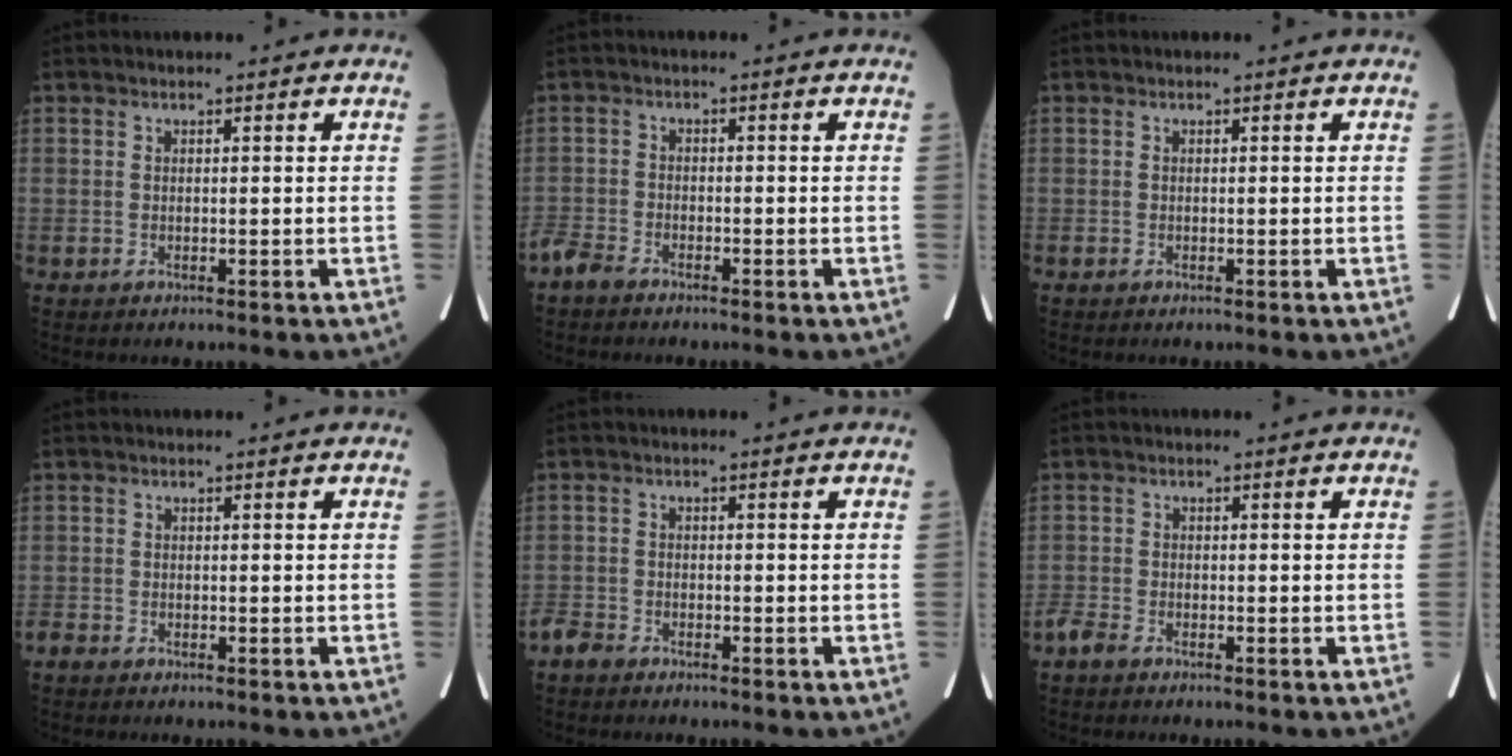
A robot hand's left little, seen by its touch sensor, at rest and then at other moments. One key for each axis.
{"total": 3.1, "fx": -2.8, "fy": 0.9, "fz": 1.0, "tx": -0.020, "ty": -0.004, "tz": -0.057}
{"total": 0.0}
{"total": 1.1, "fx": -1.0, "fy": 0.3, "fz": 0.3, "tx": -0.013, "ty": -0.002, "tz": -0.020}
{"total": 2.5, "fx": -2.3, "fy": 0.9, "fz": 0.5, "tx": -0.014, "ty": -0.001, "tz": -0.044}
{"total": 2.2, "fx": -1.9, "fy": 0.6, "fz": 0.9, "tx": -0.024, "ty": -0.002, "tz": -0.037}